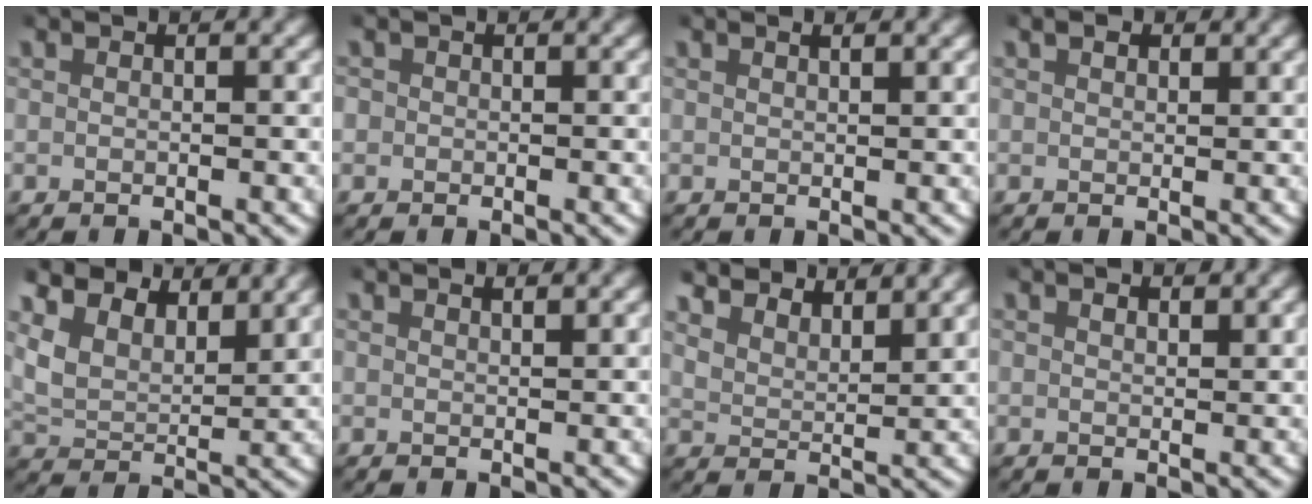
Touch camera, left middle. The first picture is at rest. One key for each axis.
{"total": 1.4, "fx": 0.1, "fy": 1.3, "fz": 0.4, "tx": -0.014, "ty": -0.002, "tz": -0.001}
{"total": 0.8, "fx": 0.7, "fy": -0.1, "fz": 0.5, "tx": -0.005, "ty": 0.000, "tz": 0.011}
{"total": 1.3, "fx": 1.0, "fy": 0.7, "fz": 0.5, "tx": -0.005, "ty": 0.001, "tz": 0.015}
{"total": 7.5, "fx": 4.3, "fy": 5.1, "fz": 3.5, "tx": -0.097, "ty": -0.012, "tz": 0.067}
{"total": 1.0, "fx": 1.0, "fy": -0.1, "fz": 0.4, "tx": -0.004, "ty": -0.002, "tz": 0.016}
{"total": 5.1, "fx": 4.4, "fy": 1.9, "fz": 1.8, "tx": -0.043, "ty": -0.007, "tz": 0.075}
{"total": 1.0, "fx": 0.7, "fy": 0.4, "fz": 0.6, "tx": -0.008, "ty": -0.002, "tz": 0.014}